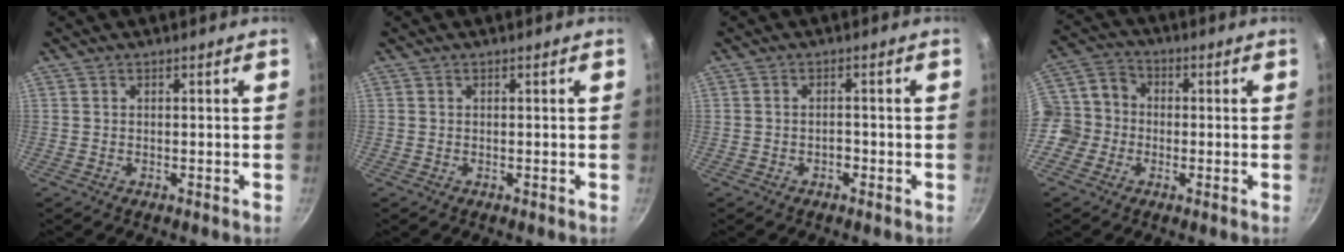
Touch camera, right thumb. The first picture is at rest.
{"total": 0.0}
{"total": 1.4, "force": [-0.8, 0.9, 0.8], "torque": [-0.008, 0.012, -0.009]}
{"total": 9.0, "force": [-2.0, 8.0, 3.6], "torque": [-0.034, 0.025, -0.060]}